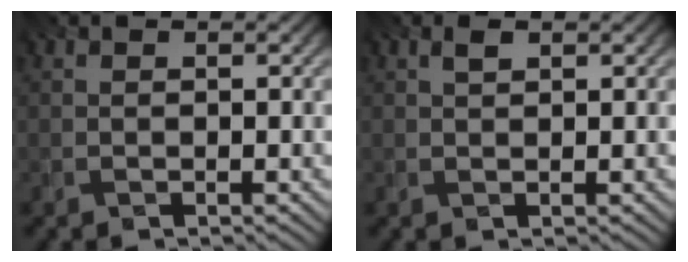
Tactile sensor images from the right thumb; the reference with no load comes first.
{"total": 1.1, "force": [0.6, 0.5, 0.8], "torque": [-0.018, 0.001, 0.013]}